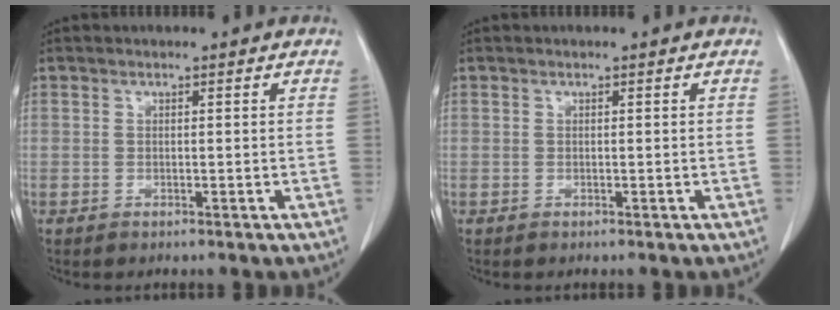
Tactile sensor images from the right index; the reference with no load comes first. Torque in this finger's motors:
{"motor_torque": [0.00, 0.00, 0.02, 0.00]}